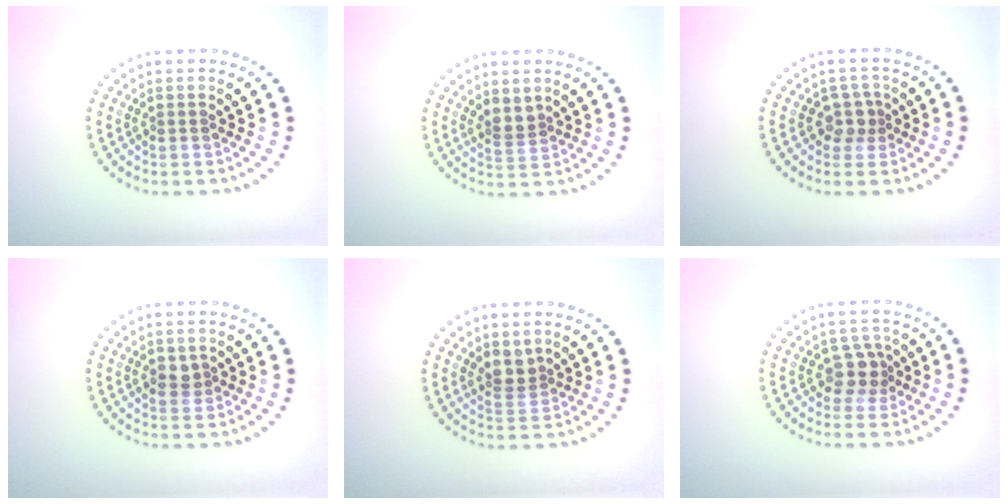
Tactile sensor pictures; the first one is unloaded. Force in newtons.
{"total": 1.9, "press": 1.3, "slide": 1.3}
{"total": 1.9, "press": 1.6, "slide": 1.0}
{"total": 1.5, "press": 1.5, "slide": 0.4}
{"total": 2.1, "press": 1.7, "slide": 1.3}
{"total": 2.2, "press": 1.8, "slide": 1.3}